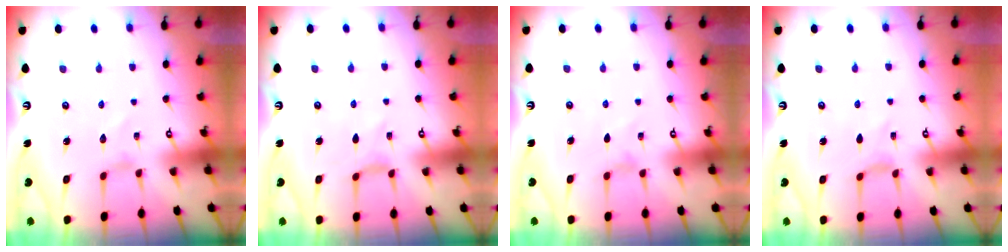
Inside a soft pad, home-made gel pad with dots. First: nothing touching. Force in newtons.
{"total": 0.8, "press": 0.8, "slide": 0.2}
{"total": 1.1, "press": 1.0, "slide": 0.3}
{"total": 0.0}